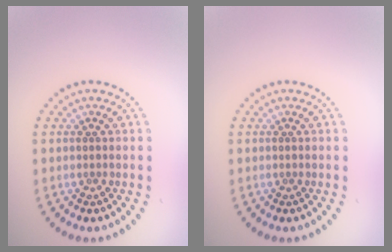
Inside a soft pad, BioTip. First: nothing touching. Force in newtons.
{"total": 0.0}